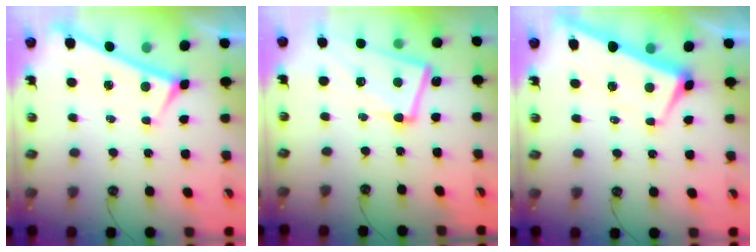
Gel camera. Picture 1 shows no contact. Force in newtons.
{"total": 8.3, "press": 8.1, "slide": 1.7}
{"total": 1.0, "press": 0.3, "slide": 1.0}